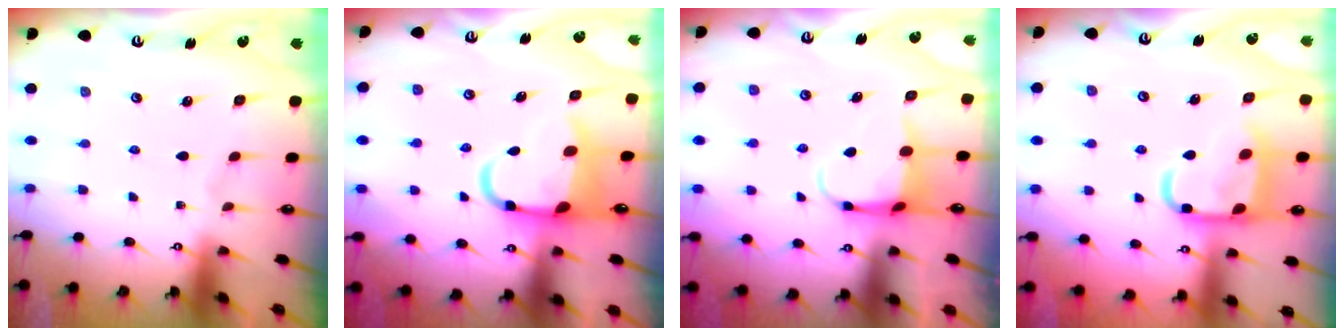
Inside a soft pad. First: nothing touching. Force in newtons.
{"total": 7.4, "press": 7.2, "slide": 1.9}
{"total": 3.8, "press": 3.7, "slide": 0.7}
{"total": 13.2, "press": 13.2, "slide": 1.6}